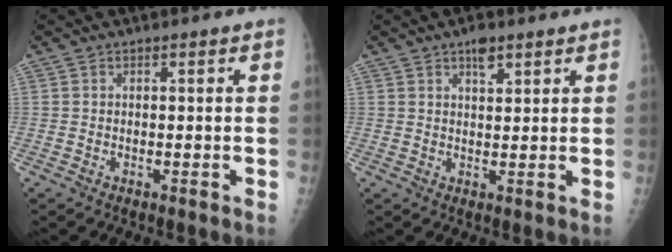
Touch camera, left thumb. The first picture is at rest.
{"total": 3.4, "force": [2.3, 1.3, 2.1], "torque": [-0.026, -0.011, 0.037]}